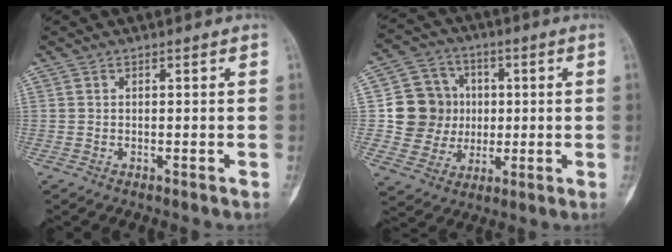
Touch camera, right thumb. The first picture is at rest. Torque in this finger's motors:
{"motor_torque": [1.25, 1.20, 0.24, -0.24, -0.07]}